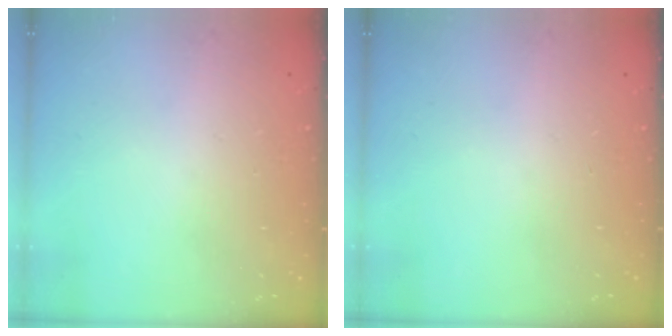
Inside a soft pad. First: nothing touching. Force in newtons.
{"total": 0.0}